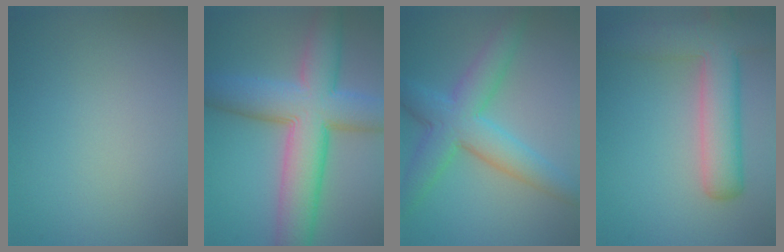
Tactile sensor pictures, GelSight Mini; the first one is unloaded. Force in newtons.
{"total": 10.5, "press": 10.5, "slide": 0.4}
{"total": 6.2, "press": 6.2, "slide": 0.2}
{"total": 7.1, "press": 7.1, "slide": 0.4}